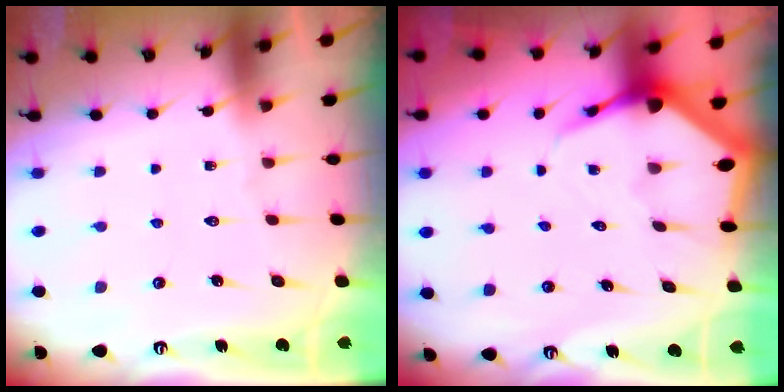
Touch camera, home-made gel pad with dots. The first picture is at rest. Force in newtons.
{"total": 5.6, "press": 5.6, "slide": 0.7}